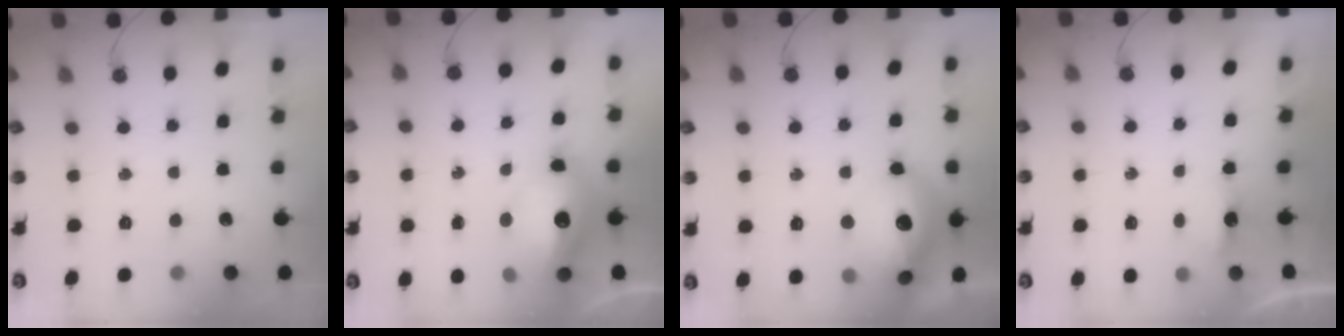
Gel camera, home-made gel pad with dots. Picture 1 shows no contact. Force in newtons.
{"total": 16.1, "press": 16.1, "slide": 1.5}
{"total": 19.2, "press": 19.1, "slide": 1.5}
{"total": 3.1, "press": 3.0, "slide": 0.5}